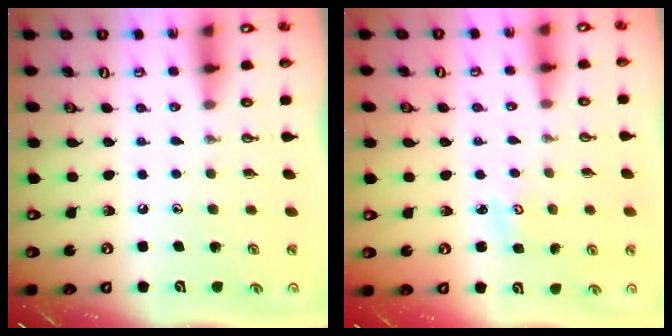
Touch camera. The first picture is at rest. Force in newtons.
{"total": 2.0, "press": 2.0, "slide": 0.4}